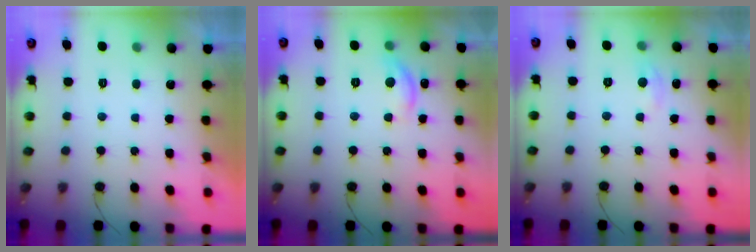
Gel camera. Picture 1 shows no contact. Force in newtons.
{"total": 10.0, "press": 10.0, "slide": 0.6}
{"total": 2.3, "press": 2.3, "slide": 0.3}